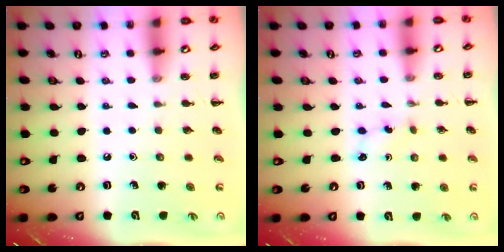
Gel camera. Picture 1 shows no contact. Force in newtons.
{"total": 2.2, "press": 2.1, "slide": 0.8}